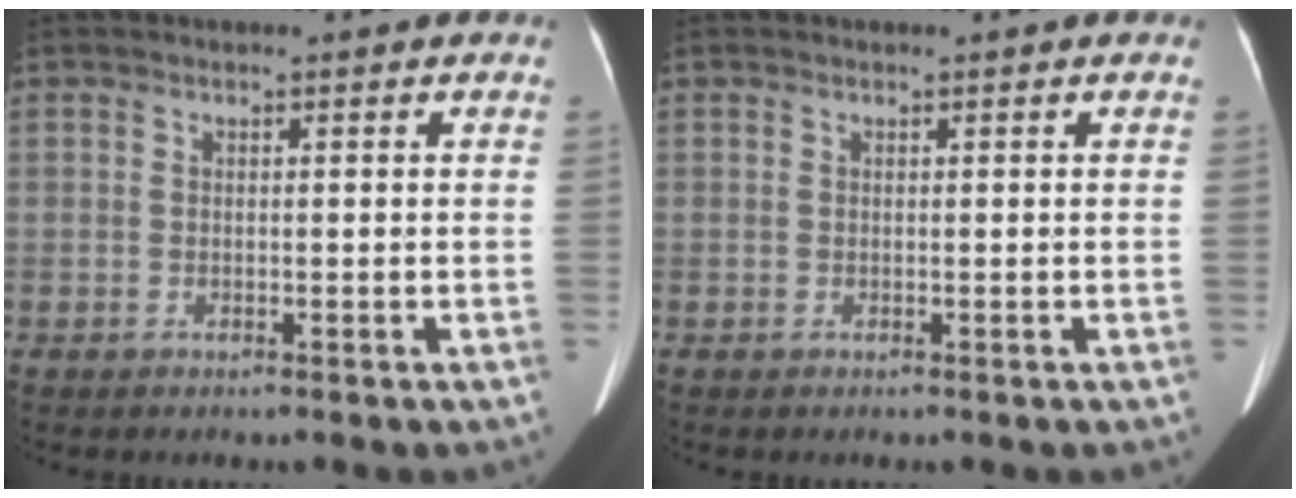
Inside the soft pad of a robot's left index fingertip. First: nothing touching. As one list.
[{"total": 0.0}]